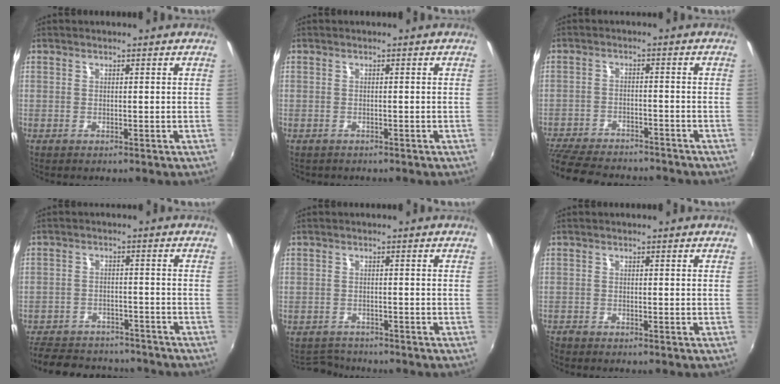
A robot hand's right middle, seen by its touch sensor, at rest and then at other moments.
{"total": 0.7, "force": [-0.6, 0.3, 0.1], "torque": [-0.007, 0.000, -0.007]}
{"total": 17.1, "force": [-14.7, 5.0, 7.3], "torque": [-0.167, -0.023, -0.223]}
{"total": 16.2, "force": [-13.7, 6.7, 5.7], "torque": [-0.142, 0.017, -0.189]}
{"total": 3.4, "force": [-3.3, 0.8, -0.1], "torque": [-0.012, 0.002, -0.060]}
{"total": 1.3, "force": [-1.3, 0.1, 0.3], "torque": [-0.007, -0.008, -0.027]}